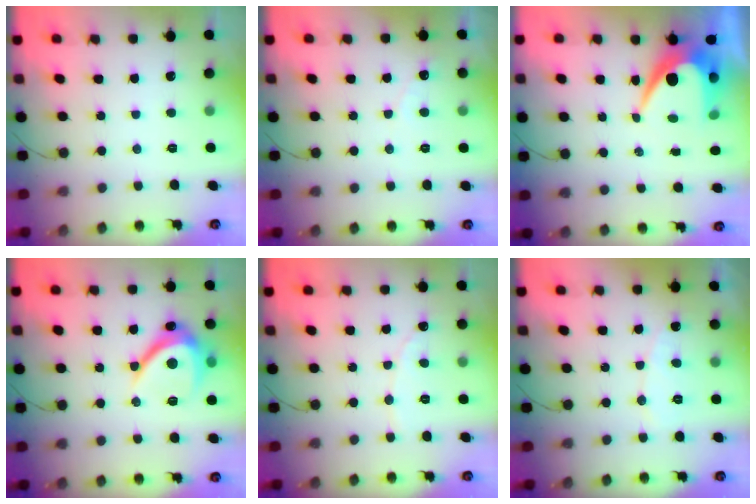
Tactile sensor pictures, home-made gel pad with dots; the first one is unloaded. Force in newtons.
{"total": 2.9, "press": 2.9, "slide": 0.3}
{"total": 9.2, "press": 9.1, "slide": 0.6}
{"total": 10.5, "press": 10.5, "slide": 0.7}
{"total": 1.7, "press": 1.7, "slide": 0.1}
{"total": 5.2, "press": 5.2, "slide": 0.4}